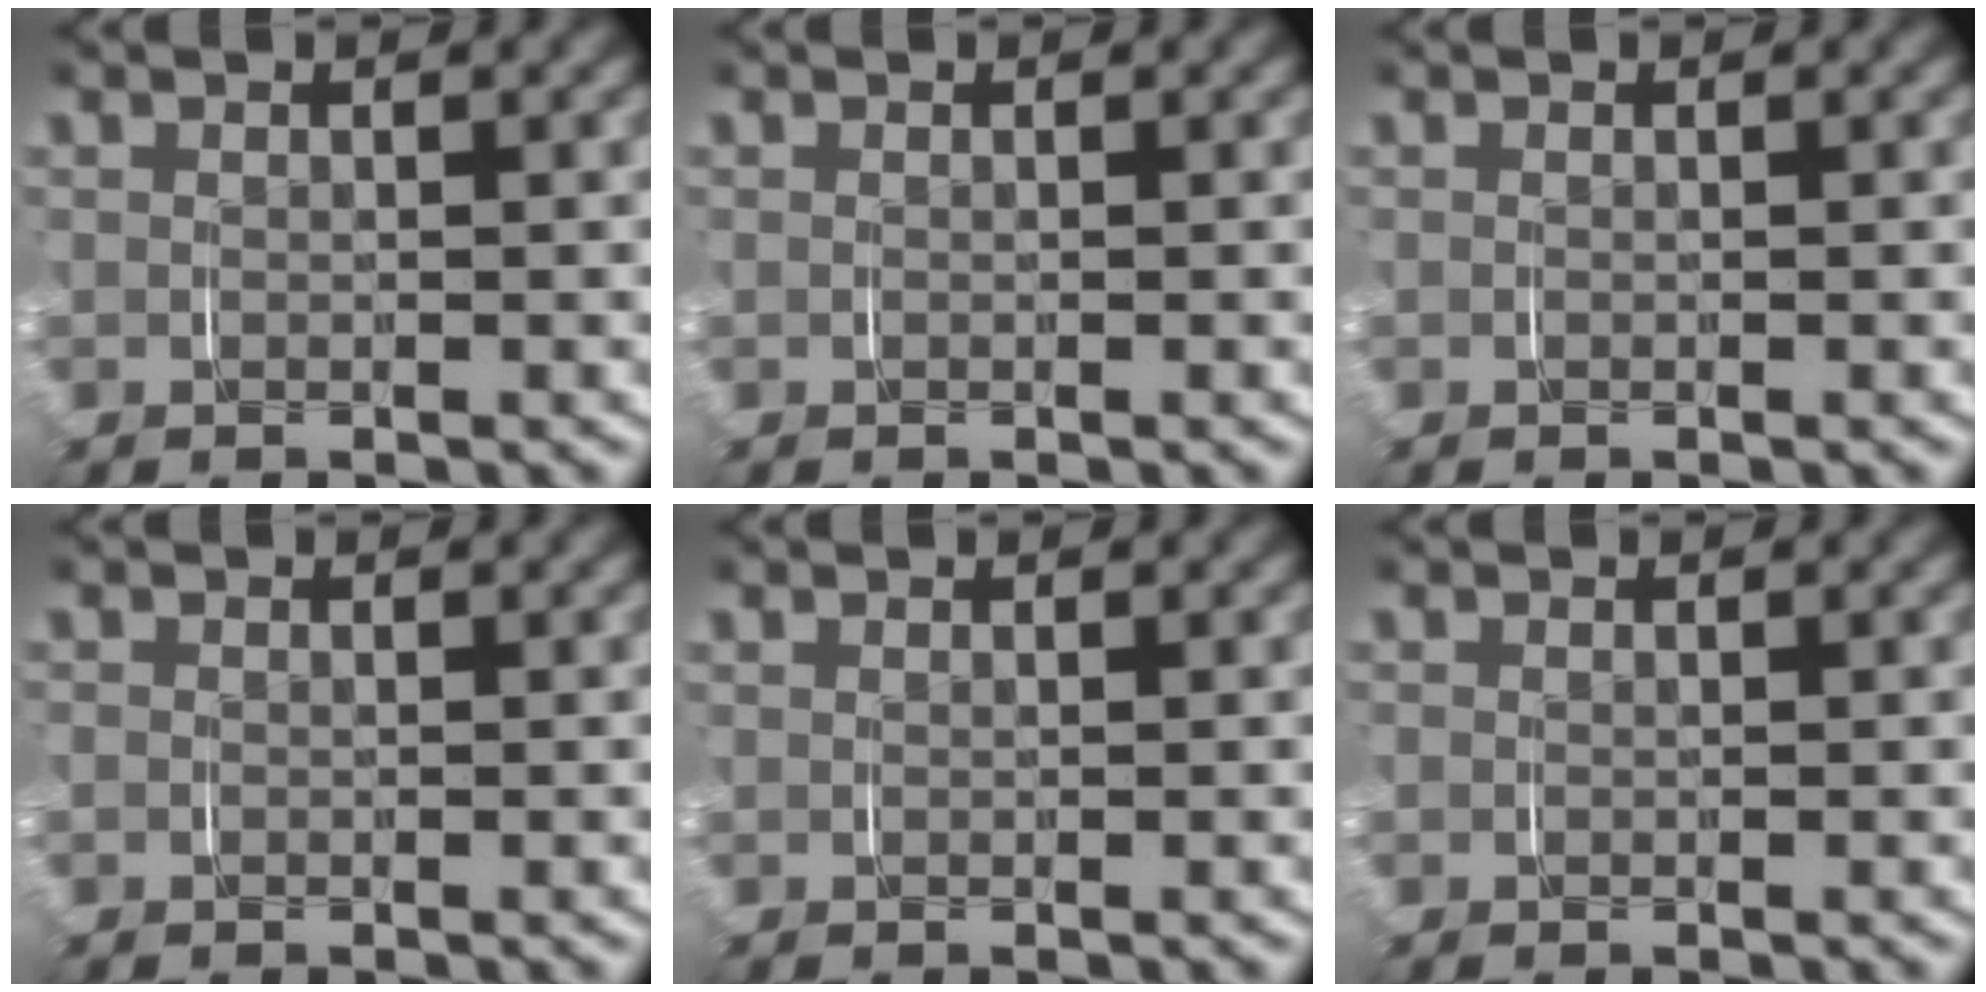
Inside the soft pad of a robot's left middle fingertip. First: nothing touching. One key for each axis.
{"total": 0.0}
{"total": 0.0}
{"total": 0.9, "fx": -0.5, "fy": 0.8, "fz": 0.2, "tx": -0.015, "ty": -0.007, "tz": -0.008}
{"total": 0.0}
{"total": 0.6, "fx": -0.3, "fy": 0.6, "fz": 0.1, "tx": -0.011, "ty": -0.006, "tz": -0.003}